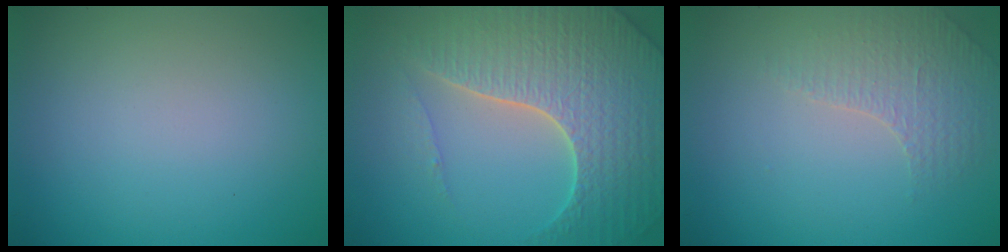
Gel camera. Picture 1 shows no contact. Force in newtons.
{"total": 7.0, "press": 6.7, "slide": 1.8}
{"total": 1.5, "press": 1.2, "slide": 0.8}